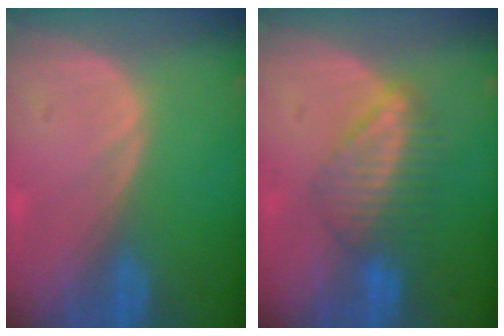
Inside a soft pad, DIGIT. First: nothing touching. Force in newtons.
{"total": 6.4, "press": 6.0, "slide": 2.0}